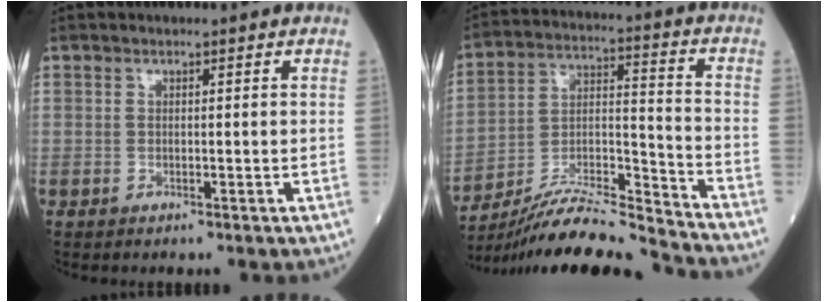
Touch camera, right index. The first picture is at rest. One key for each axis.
{"total": 16.5, "fx": -15.8, "fy": -0.9, "fz": 4.7, "tx": -0.082, "ty": 0.015, "tz": -0.279}